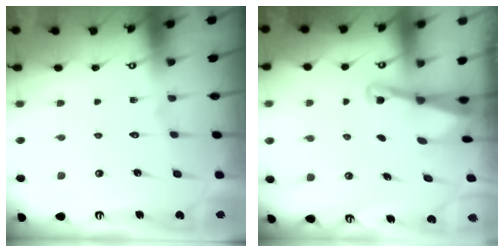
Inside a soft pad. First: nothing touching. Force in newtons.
{"total": 2.1, "press": 2.1, "slide": 0.3}